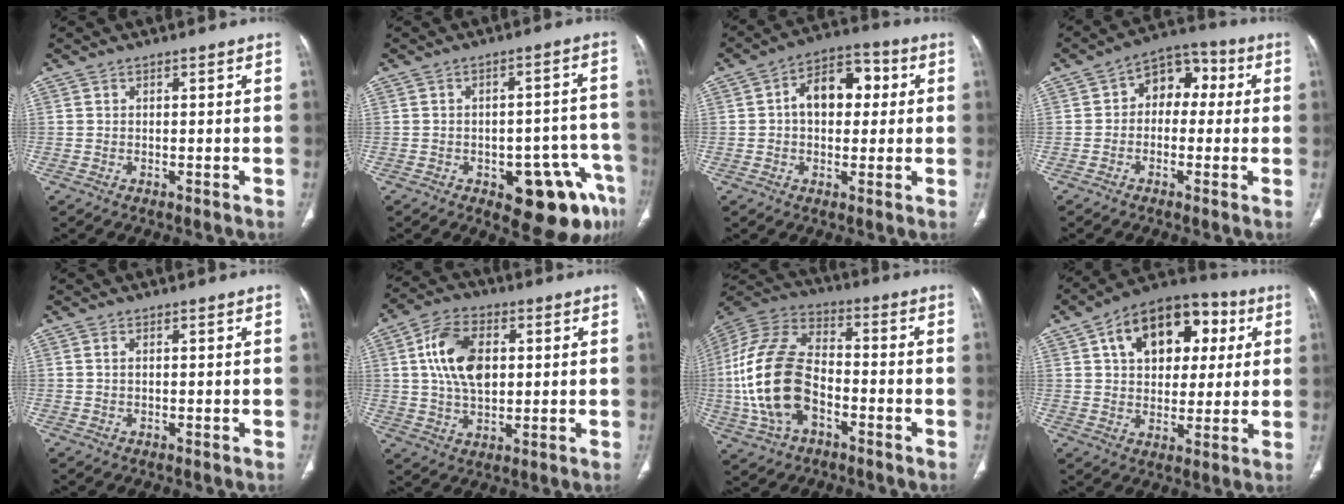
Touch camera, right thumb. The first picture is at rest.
{"total": 13.5, "force": [-6.6, 6.0, 10.2], "torque": [-0.082, 0.043, -0.074]}
{"total": 11.3, "force": [1.6, 7.4, 8.4], "torque": [-0.100, 0.026, 0.018]}
{"total": 8.8, "force": [0.8, 6.3, 6.0], "torque": [-0.048, 0.032, -0.003]}
{"total": 0.9, "force": [0.3, 0.4, 0.7], "torque": [-0.018, 0.005, 0.008]}
{"total": 12.8, "force": [2.4, 7.9, 9.8], "torque": [-0.167, 0.002, 0.043]}
{"total": 20.3, "force": [-4.3, 12.4, 15.6], "torque": [-0.326, 0.023, -0.081]}
{"total": 18.8, "force": [6.1, 12.2, 13.0], "torque": [-0.156, 0.011, 0.089]}